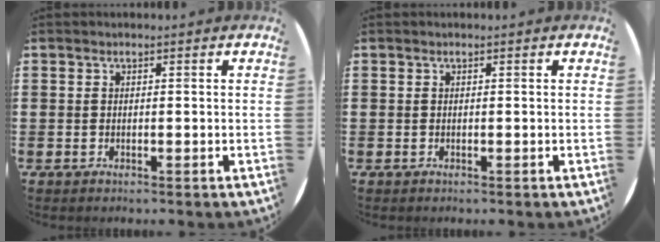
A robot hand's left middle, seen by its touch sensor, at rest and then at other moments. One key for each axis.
{"total": 0.0}